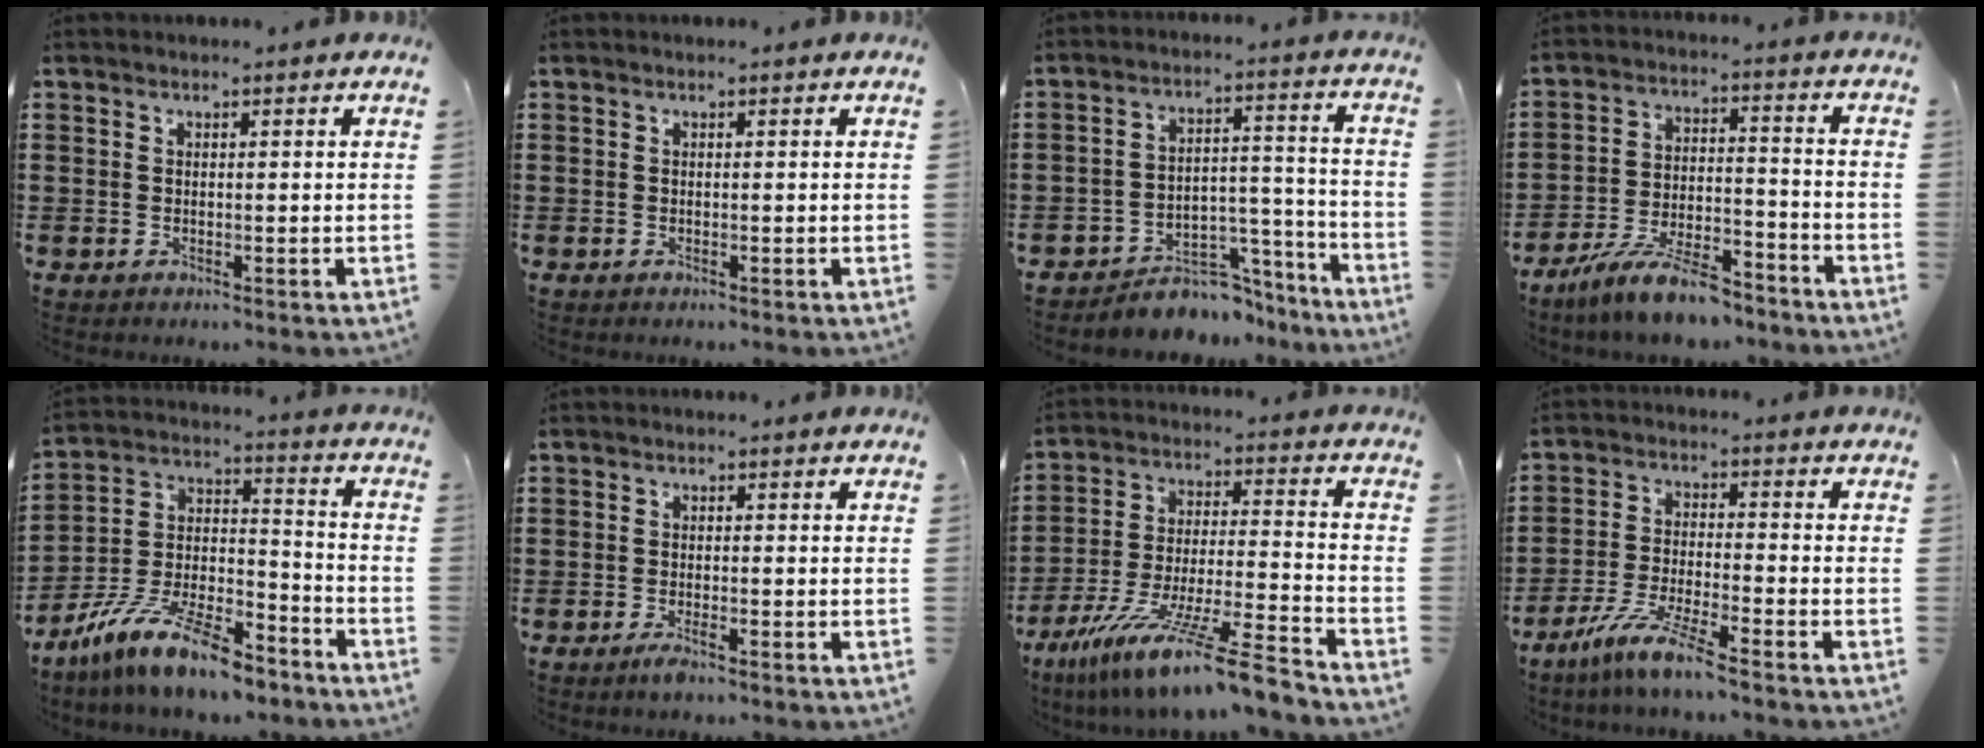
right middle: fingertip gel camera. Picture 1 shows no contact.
{"total": 0.0}
{"total": 6.8, "force": [-6.2, 2.4, 1.5], "torque": [-0.019, 0.027, -0.118]}
{"total": 10.4, "force": [-8.7, 2.0, 5.3], "torque": [-0.103, 0.021, -0.168]}
{"total": 13.1, "force": [-10.8, 2.3, 7.1], "torque": [-0.140, 0.028, -0.209]}
{"total": 1.7, "force": [-1.1, 0.2, 1.3], "torque": [-0.028, -0.006, -0.021]}
{"total": 13.8, "force": [-11.2, 0.3, 7.9], "torque": [-0.135, 0.019, -0.208]}
{"total": 7.6, "force": [-6.4, -0.3, 4.1], "torque": [-0.089, -0.015, -0.127]}